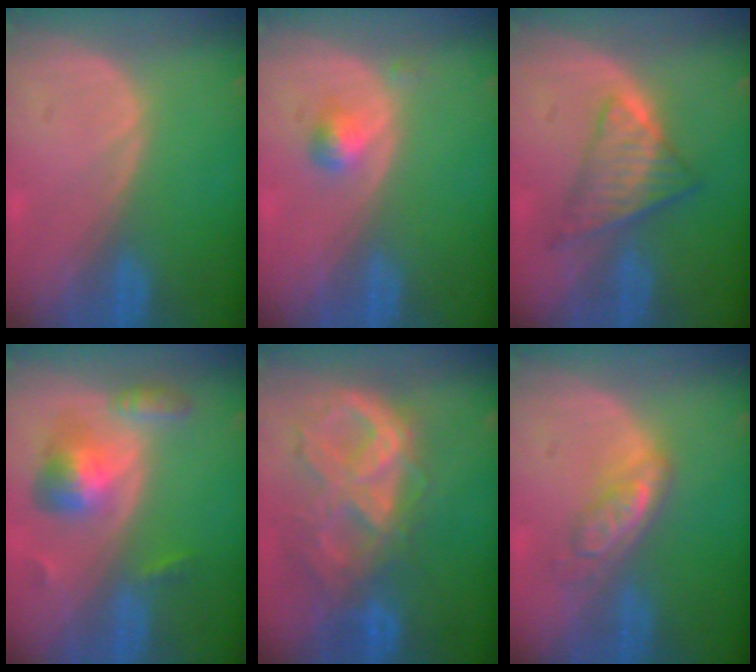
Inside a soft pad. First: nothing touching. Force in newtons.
{"total": 2.2, "press": 2.2, "slide": 0.2}
{"total": 7.0, "press": 6.1, "slide": 3.5}
{"total": 6.5, "press": 6.0, "slide": 2.5}
{"total": 10.5, "press": 8.8, "slide": 5.7}
{"total": 5.3, "press": 4.6, "slide": 2.7}